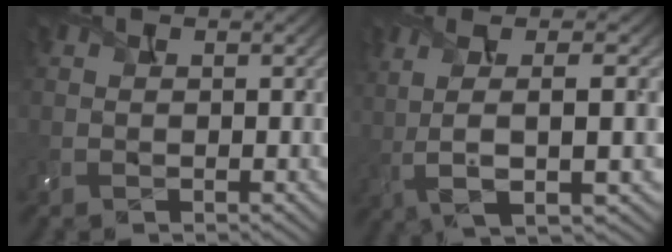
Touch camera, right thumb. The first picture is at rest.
{"total": 7.4, "force": [1.4, 1.5, 7.1], "torque": [-0.136, 0.008, 0.027]}